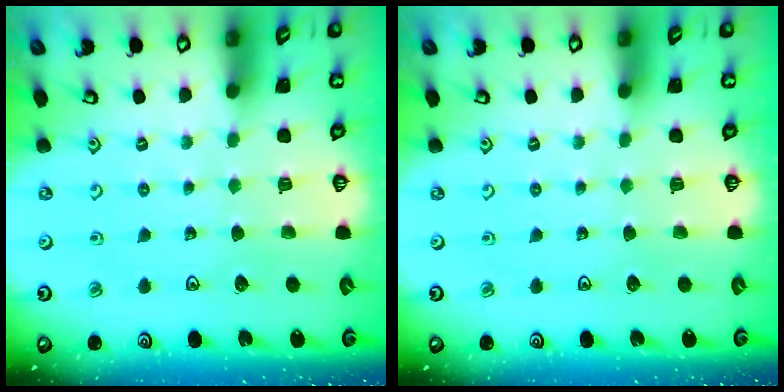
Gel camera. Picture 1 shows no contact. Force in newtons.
{"total": 0.0}